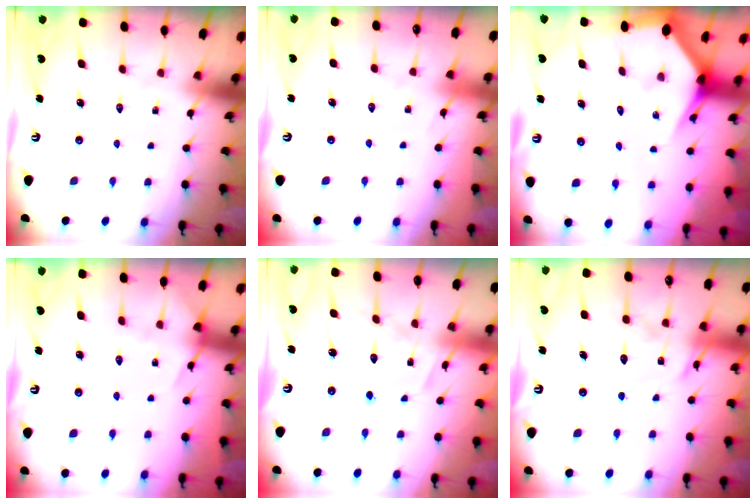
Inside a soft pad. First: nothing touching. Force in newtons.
{"total": 2.6, "press": 2.6, "slide": 0.4}
{"total": 3.0, "press": 3.0, "slide": 0.0}
{"total": 5.1, "press": 5.0, "slide": 0.6}
{"total": 11.9, "press": 11.9, "slide": 0.7}
{"total": 14.0, "press": 13.9, "slide": 1.0}